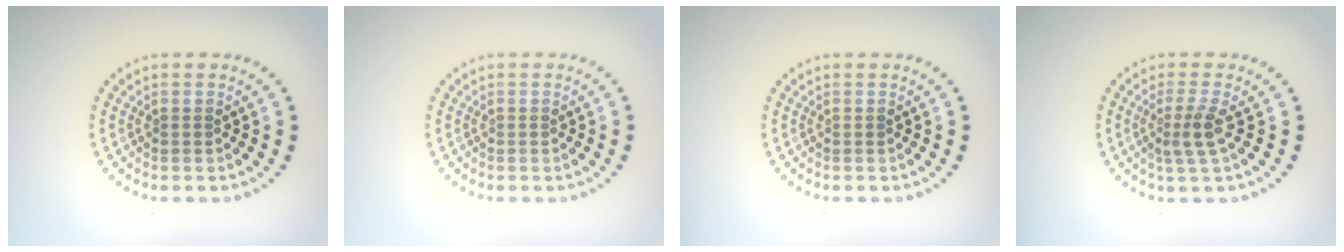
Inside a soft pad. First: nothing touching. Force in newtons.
{"total": 0.0}
{"total": 0.0}
{"total": 2.4, "press": 1.8, "slide": 1.6}